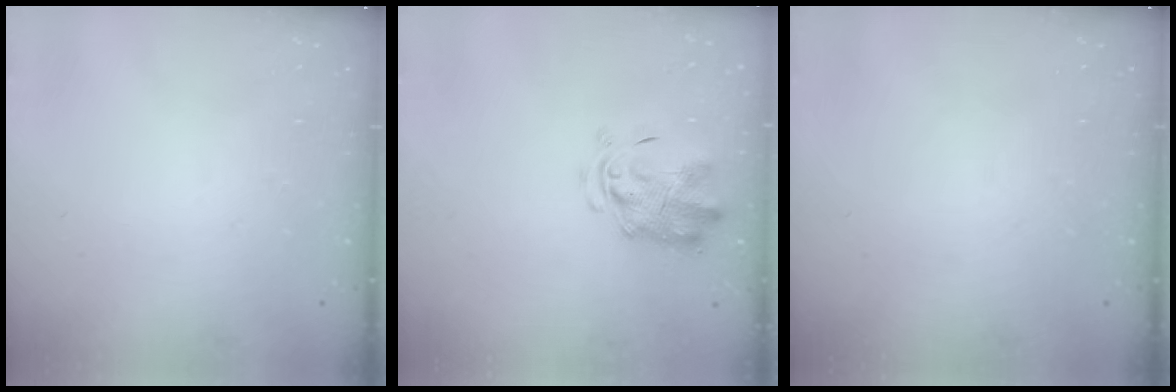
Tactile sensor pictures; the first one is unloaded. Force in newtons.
{"total": 3.0, "press": 2.9, "slide": 0.6}
{"total": 0.0}